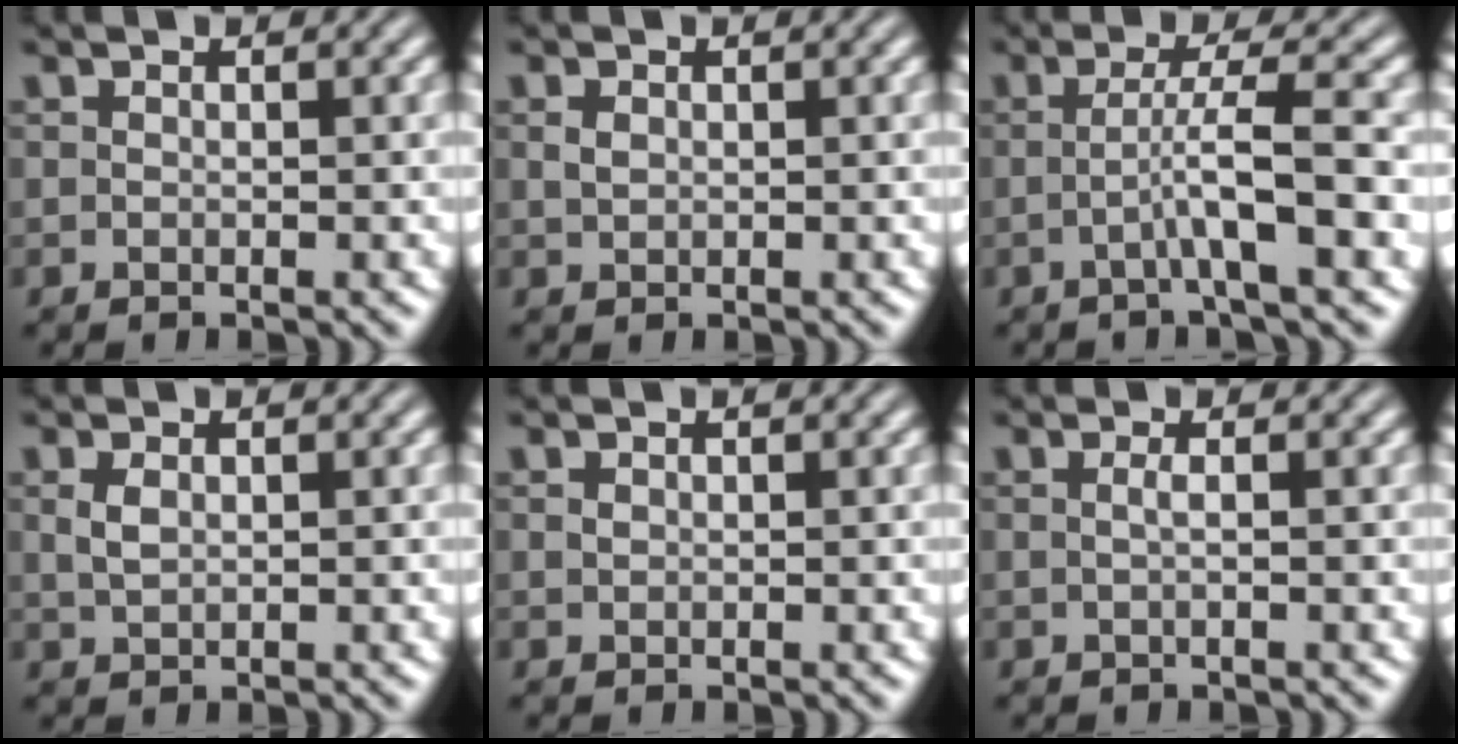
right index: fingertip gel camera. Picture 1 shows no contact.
{"total": 0.7, "force": [0.3, -0.6, 0.2], "torque": [0.003, -0.006, 0.017]}
{"total": 3.6, "force": [-1.1, -0.8, 3.3], "torque": [-0.055, -0.005, -0.016]}
{"total": 0.9, "force": [0.4, -0.1, 0.8], "torque": [-0.012, -0.007, 0.021]}
{"total": 0.8, "force": [0.1, -0.7, -0.1], "torque": [0.004, -0.007, 0.013]}
{"total": 1.0, "force": [-0.3, -0.8, 0.6], "torque": [-0.009, -0.003, -0.002]}